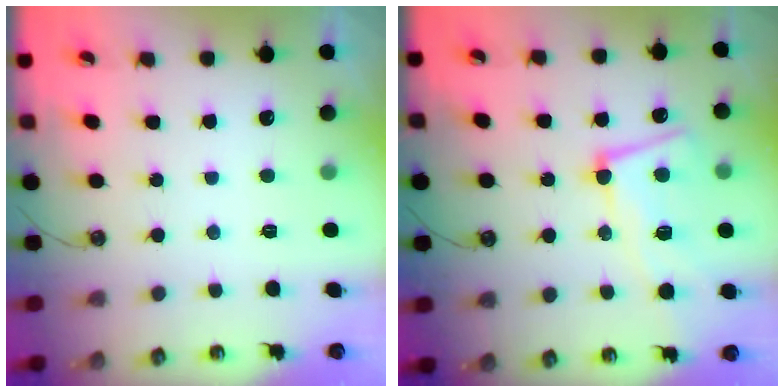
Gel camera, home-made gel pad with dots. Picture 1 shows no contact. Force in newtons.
{"total": 10.6, "press": 10.4, "slide": 1.8}